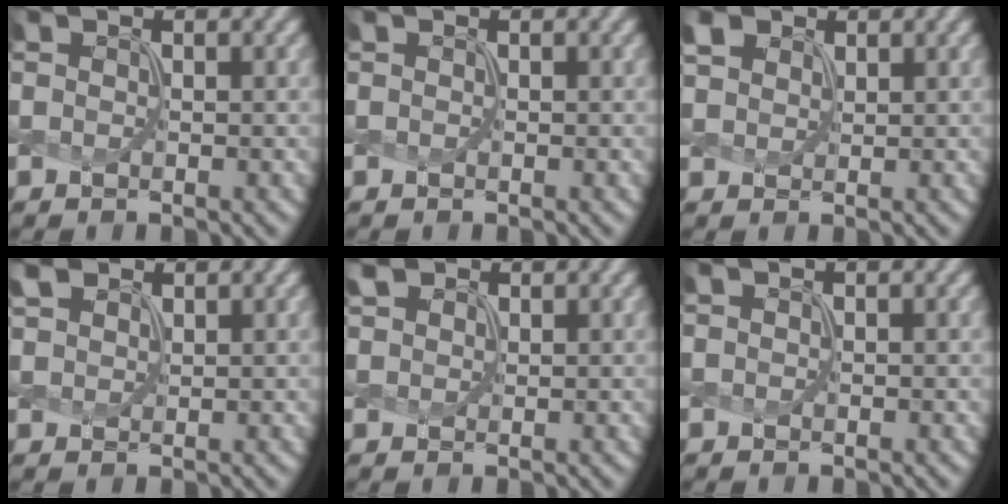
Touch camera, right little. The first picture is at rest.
{"total": 0.0}
{"total": 2.0, "force": [1.3, 1.3, 0.7], "torque": [-0.028, 0.008, 0.034]}
{"total": 2.2, "force": [1.6, 1.1, 0.9], "torque": [-0.031, 0.010, 0.039]}
{"total": 1.9, "force": [1.4, 1.0, 0.7], "torque": [-0.021, 0.010, 0.035]}
{"total": 0.9, "force": [0.6, 0.3, 0.6], "torque": [-0.001, -0.006, 0.000]}